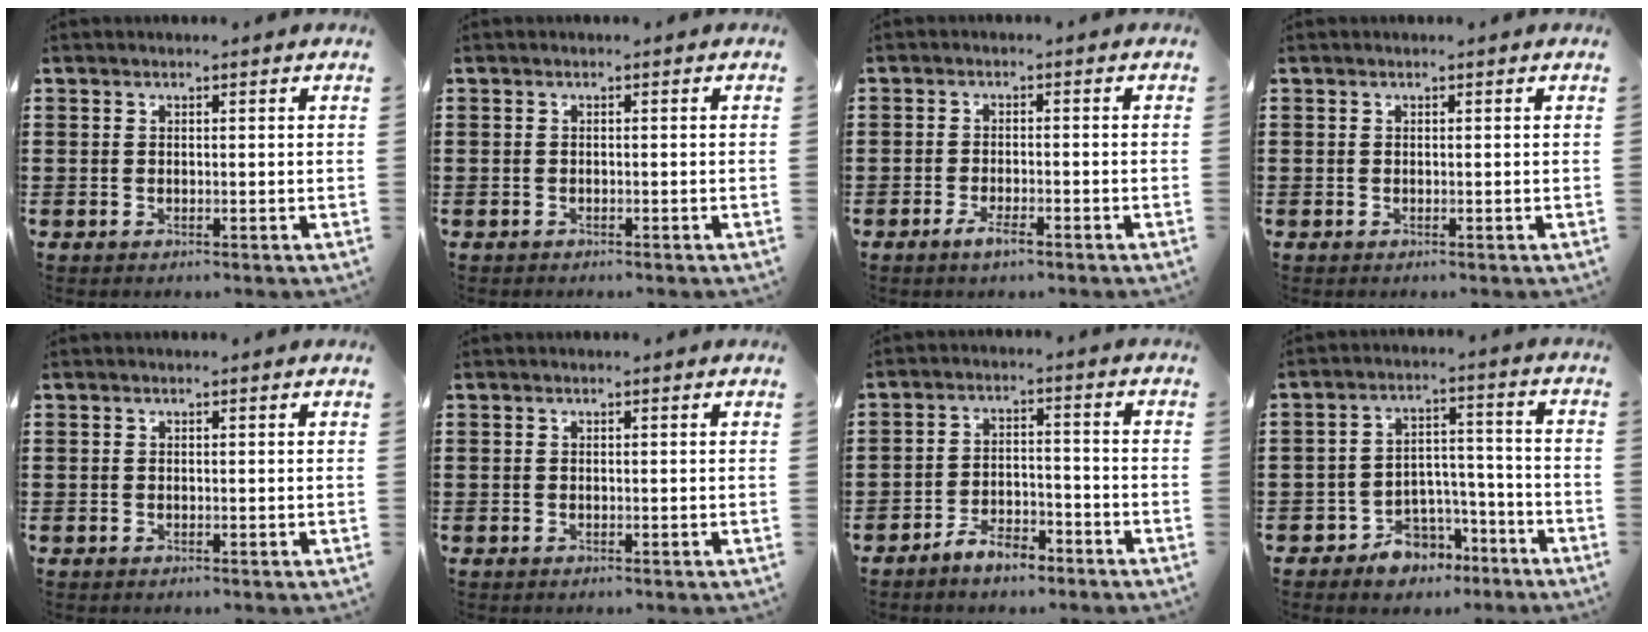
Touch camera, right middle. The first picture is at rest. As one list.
[{"total": 0.7, "force": [-0.6, 0.3, 0.0], "torque": [0.000, 0.002, -0.015]}, {"total": 2.9, "force": [-1.9, 0.9, 1.9], "torque": [-0.039, 0.000, -0.038]}, {"total": 0.0}, {"total": 0.0}, {"total": 0.0}, {"total": 5.5, "force": [-4.9, 1.6, 1.8], "torque": [-0.034, 0.012, -0.097]}, {"total": 6.3, "force": [-5.3, 3.4, 0.7], "torque": [-0.015, 0.027, -0.104]}]